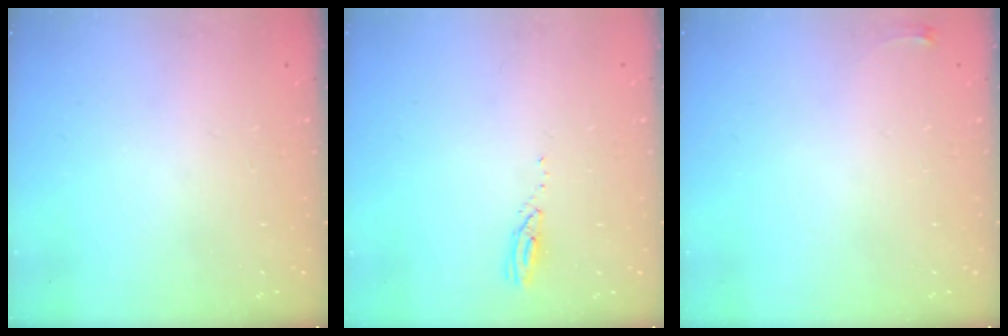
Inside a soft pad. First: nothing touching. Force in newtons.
{"total": 3.0, "press": 3.0, "slide": 0.1}
{"total": 2.6, "press": 2.6, "slide": 0.6}